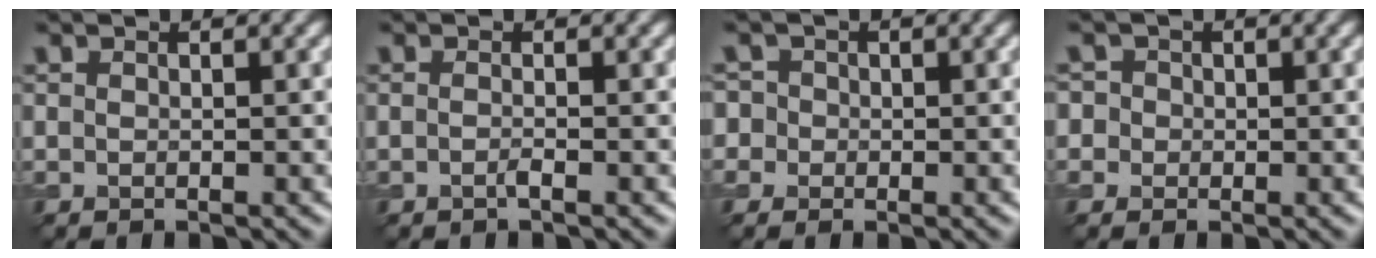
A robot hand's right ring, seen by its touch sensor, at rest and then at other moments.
{"total": 0.7, "force": [-0.2, 0.1, 0.7], "torque": [-0.009, 0.002, -0.008]}
{"total": 2.5, "force": [-0.2, 2.4, 0.6], "torque": [0.005, 0.027, -0.035]}
{"total": 2.3, "force": [0.3, 2.2, 0.6], "torque": [0.008, 0.022, -0.024]}